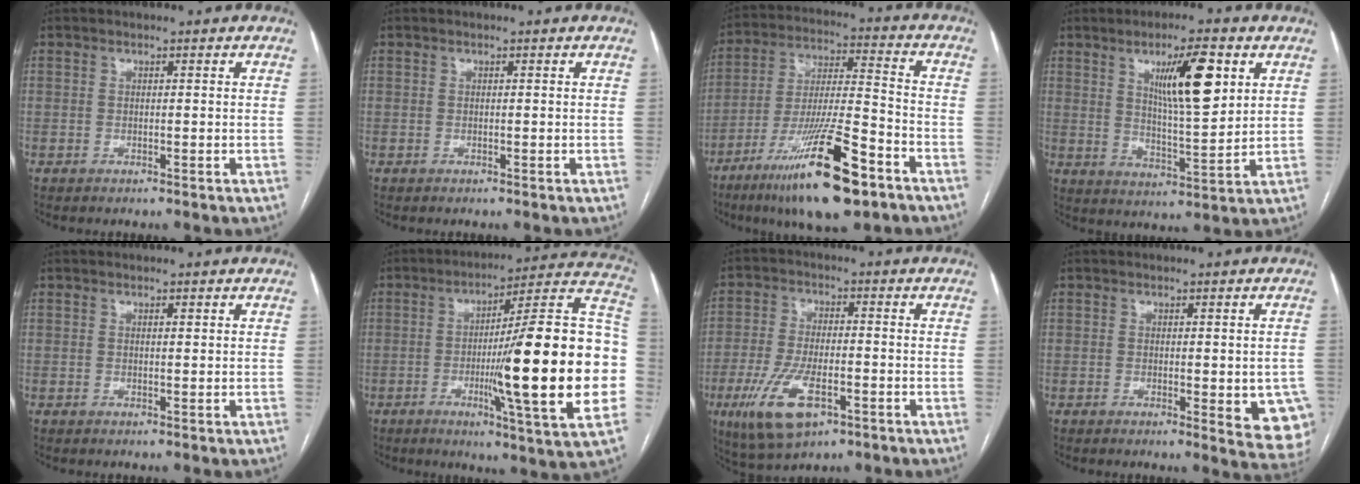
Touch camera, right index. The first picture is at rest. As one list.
[{"total": 0.0}, {"total": 18.8, "force": [-11.2, 2.4, 14.9], "torque": [-0.263, -0.035, -0.194]}, {"total": 11.1, "force": [4.5, 1.8, 10.0], "torque": [-0.166, -0.003, 0.078]}, {"total": 0.6, "force": [0.3, 0.1, 0.5], "torque": [-0.009, -0.001, 0.004]}, {"total": 26.1, "force": [-3.8, 0.8, 25.8], "torque": [-0.303, 0.007, -0.064]}, {"total": 11.0, "force": [-4.8, 4.4, 8.8], "torque": [-0.184, -0.012, -0.080]}, {"total": 8.4, "force": [-1.9, 2.8, 7.7], "torque": [-0.070, -0.013, -0.020]}]